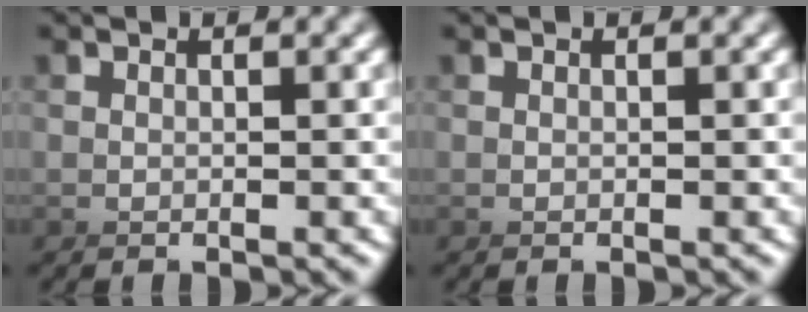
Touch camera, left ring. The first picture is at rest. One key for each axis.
{"total": 0.0}